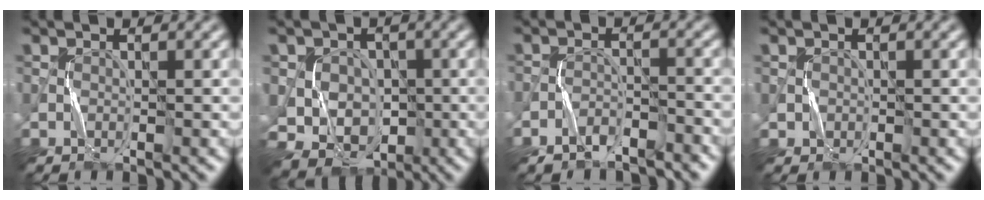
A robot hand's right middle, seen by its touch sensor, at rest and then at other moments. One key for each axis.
{"total": 6.7, "fx": -1.2, "fy": 6.1, "fz": 2.5, "tx": -0.037, "ty": 0.011, "tz": -0.040}
{"total": 3.3, "fx": -2.9, "fy": 1.2, "fz": 0.9, "tx": -0.016, "ty": 0.002, "tz": -0.053}
{"total": 0.6, "fx": -0.1, "fy": 0.6, "fz": -0.2, "tx": 0.008, "ty": -0.002, "tz": 0.008}